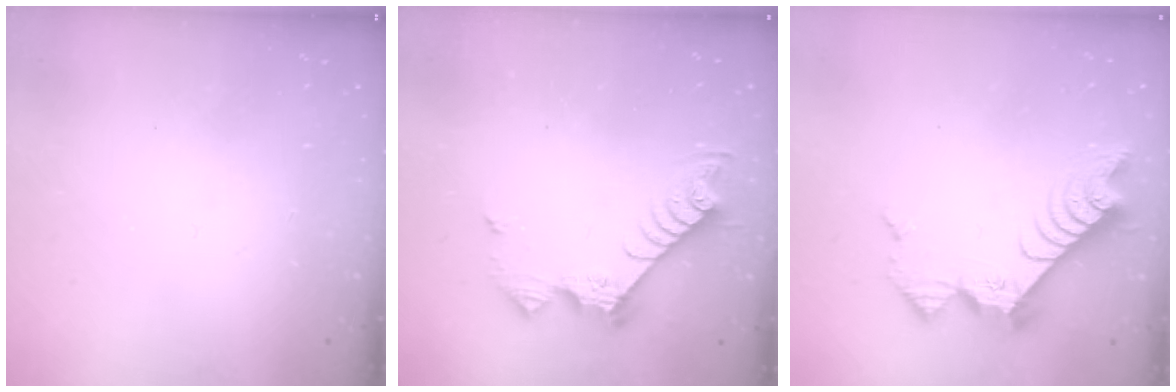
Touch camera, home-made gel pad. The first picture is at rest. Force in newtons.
{"total": 10.0, "press": 9.9, "slide": 0.5}
{"total": 10.4, "press": 10.4, "slide": 1.1}